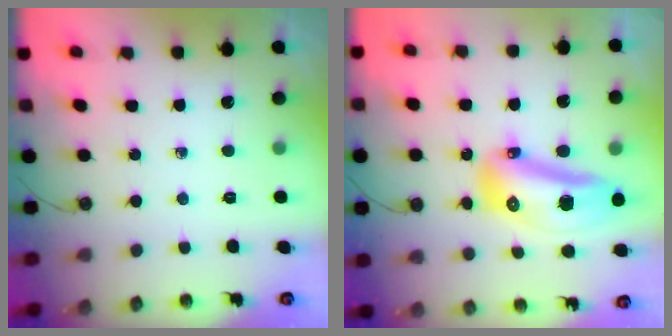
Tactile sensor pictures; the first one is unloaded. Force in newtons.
{"total": 18.1, "press": 17.9, "slide": 2.2}